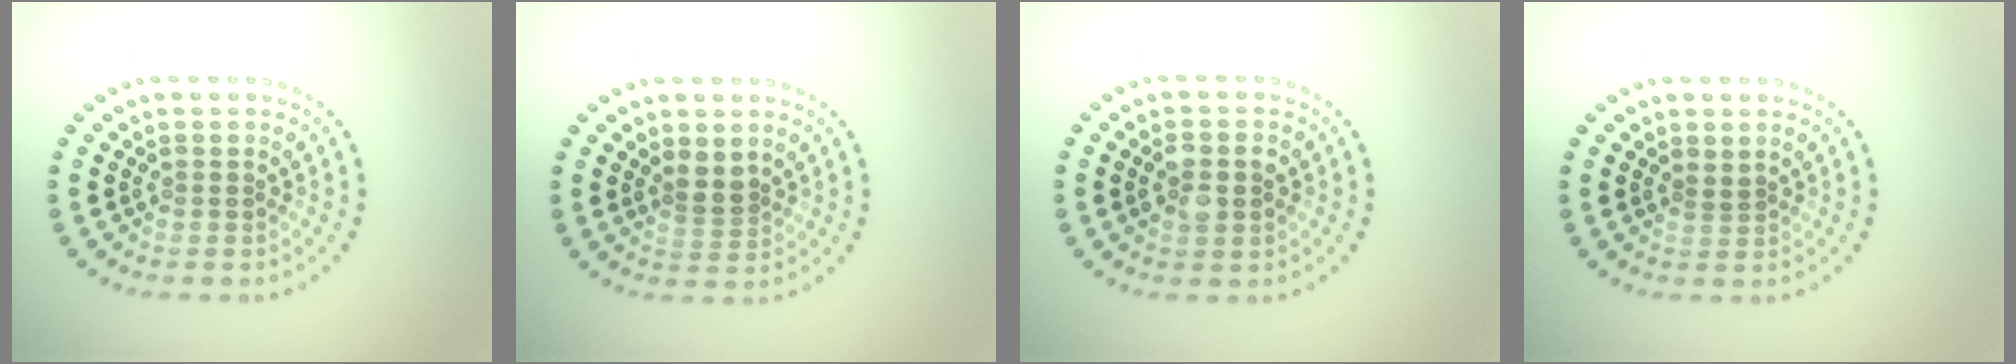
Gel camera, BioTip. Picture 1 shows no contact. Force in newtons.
{"total": 2.1, "press": 1.6, "slide": 1.3}
{"total": 2.7, "press": 2.7, "slide": 0.2}
{"total": 0.6, "press": 0.4, "slide": 0.5}